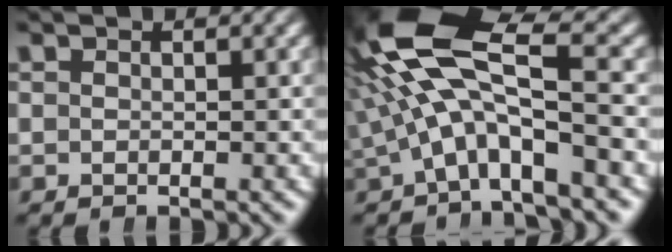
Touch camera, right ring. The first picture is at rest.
{"total": 9.5, "force": [1.3, 4.8, 8.1], "torque": [-0.170, -0.005, 0.024]}